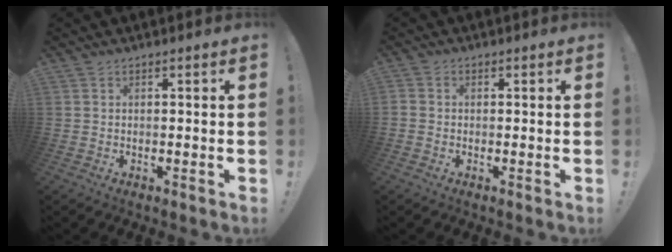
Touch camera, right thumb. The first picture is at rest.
{"total": 1.3, "force": [-0.8, 1.0, 0.5], "torque": [-0.010, 0.005, -0.014]}